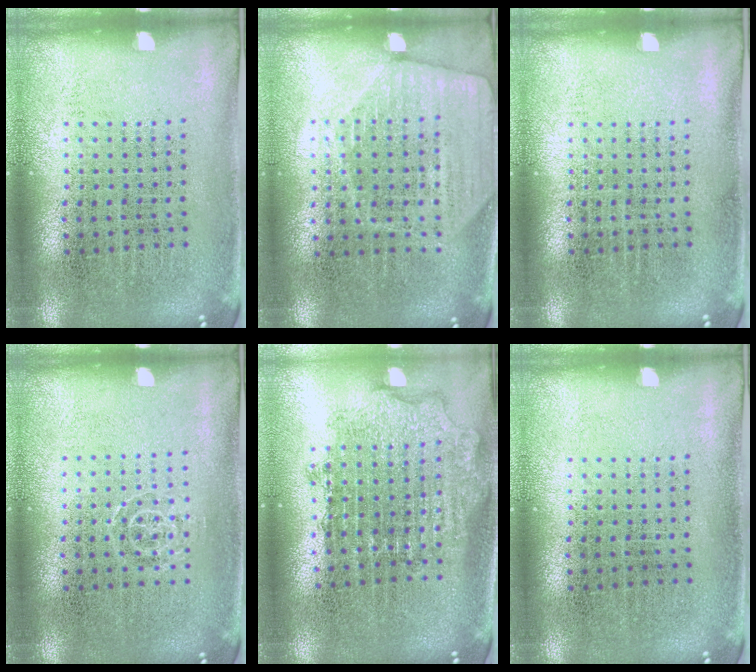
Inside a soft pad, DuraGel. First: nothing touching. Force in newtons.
{"total": 1.7, "press": 1.5, "slide": 0.7}
{"total": 0.0}
{"total": 0.7, "press": 0.5, "slide": 0.4}
{"total": 1.8, "press": 1.5, "slide": 1.1}
{"total": 0.0}